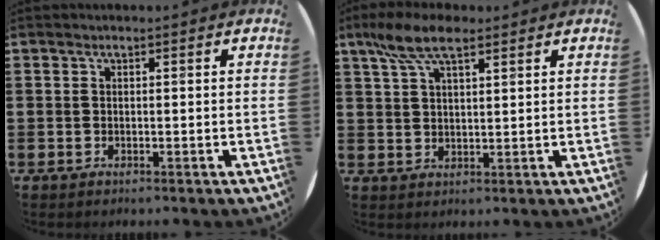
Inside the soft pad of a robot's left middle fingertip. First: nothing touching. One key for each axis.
{"total": 7.1, "fx": 4.9, "fy": 2.5, "fz": 4.6, "tx": -0.102, "ty": 0.003, "tz": 0.089}